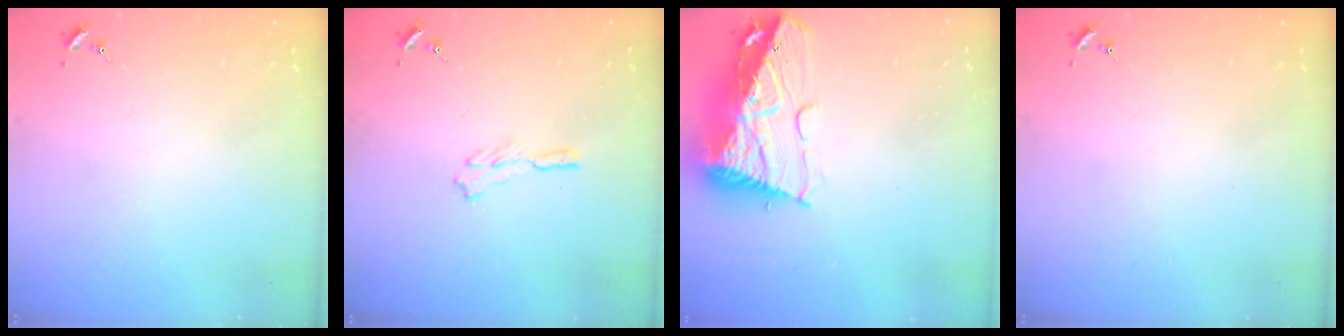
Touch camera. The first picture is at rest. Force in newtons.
{"total": 3.8, "press": 3.8, "slide": 0.3}
{"total": 16.3, "press": 16.1, "slide": 2.0}
{"total": 0.0}